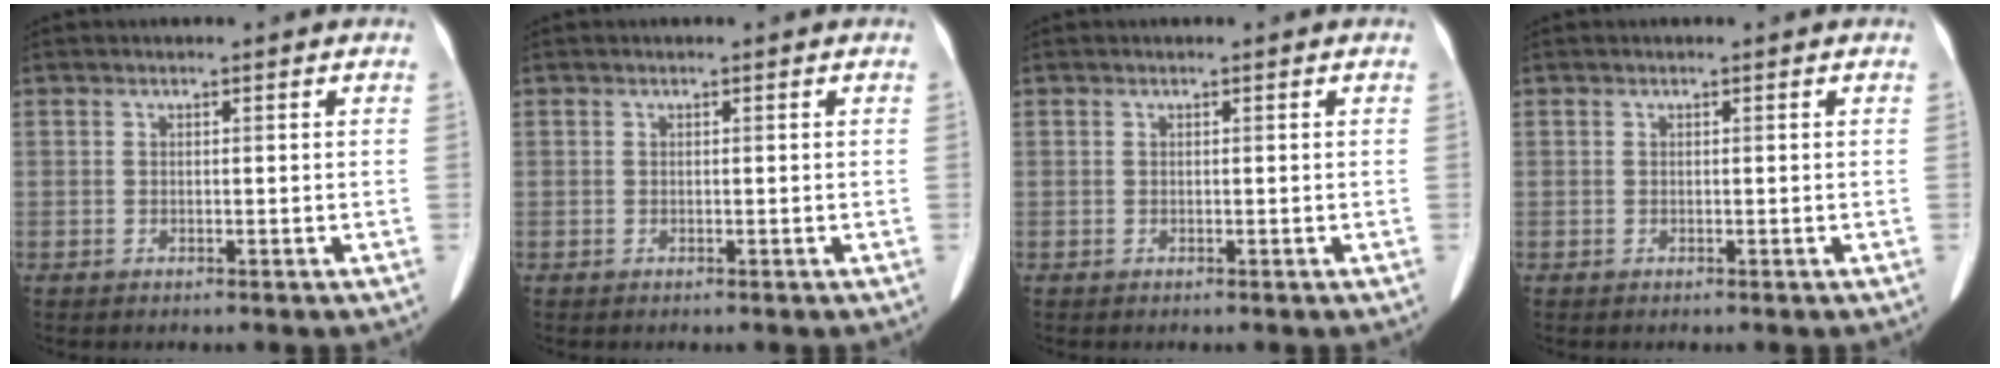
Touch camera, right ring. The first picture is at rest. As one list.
[{"total": 0.0}, {"total": 0.0}, {"total": 0.0}]